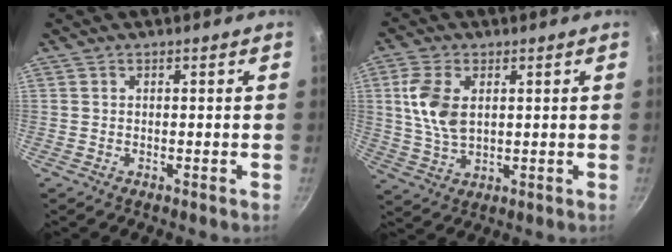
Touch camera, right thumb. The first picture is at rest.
{"total": 9.1, "force": [2.0, 5.4, 7.0], "torque": [-0.136, -0.008, 0.040]}